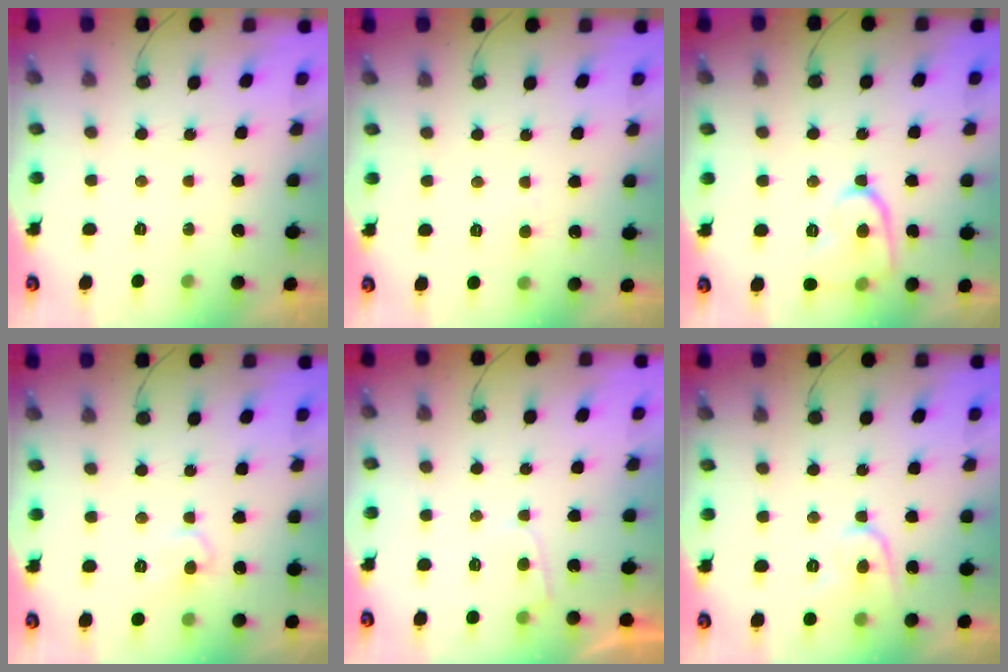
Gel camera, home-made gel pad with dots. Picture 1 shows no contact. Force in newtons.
{"total": 2.8, "press": 2.8, "slide": 0.3}
{"total": 10.0, "press": 10.0, "slide": 0.5}
{"total": 7.6, "press": 7.5, "slide": 0.6}
{"total": 2.3, "press": 2.3, "slide": 0.2}
{"total": 7.7, "press": 7.7, "slide": 0.7}